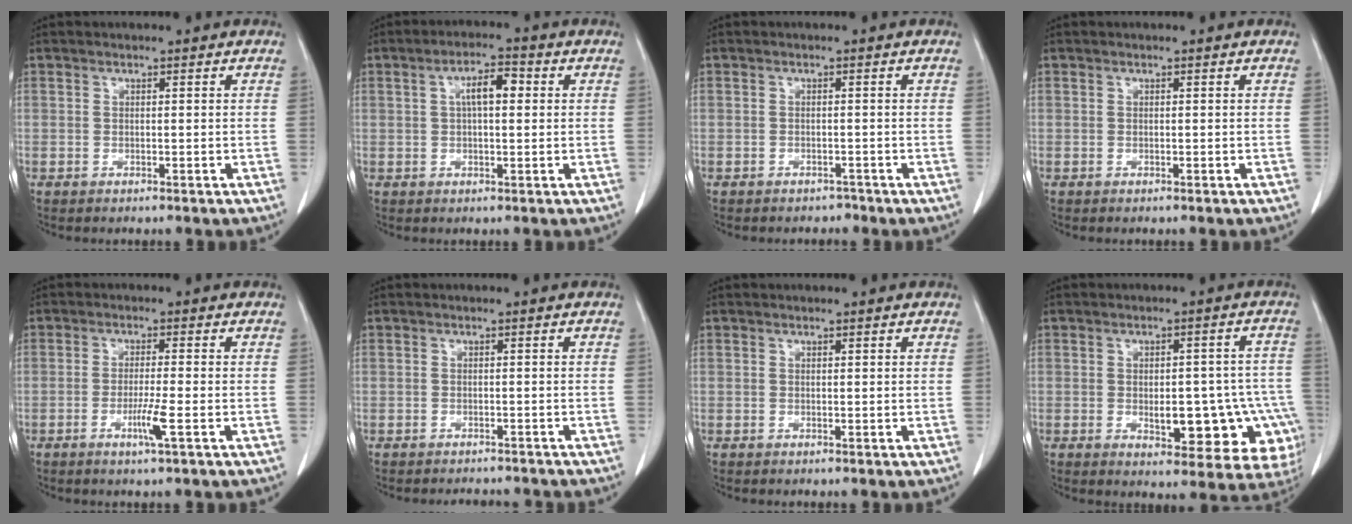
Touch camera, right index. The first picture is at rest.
{"total": 4.8, "force": [1.0, 1.5, 4.5], "torque": [-0.081, 0.016, 0.016]}
{"total": 1.4, "force": [-1.2, 0.7, -0.2], "torque": [0.001, 0.002, -0.019]}
{"total": 0.0}
{"total": 3.8, "force": [-1.5, -0.4, 3.5], "torque": [-0.069, -0.009, -0.030]}
{"total": 4.1, "force": [-3.8, 1.3, 0.6], "torque": [-0.002, -0.004, -0.047]}
{"total": 0.0}
{"total": 14.6, "force": [-4.5, 6.8, 12.1], "torque": [-0.089, 0.024, -0.040]}